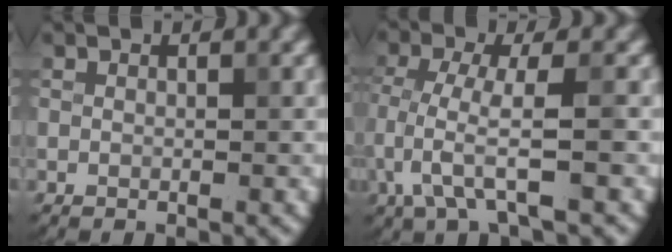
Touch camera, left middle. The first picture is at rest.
{"total": 4.3, "force": [-1.6, 0.8, 3.9], "torque": [-0.081, -0.002, -0.034]}